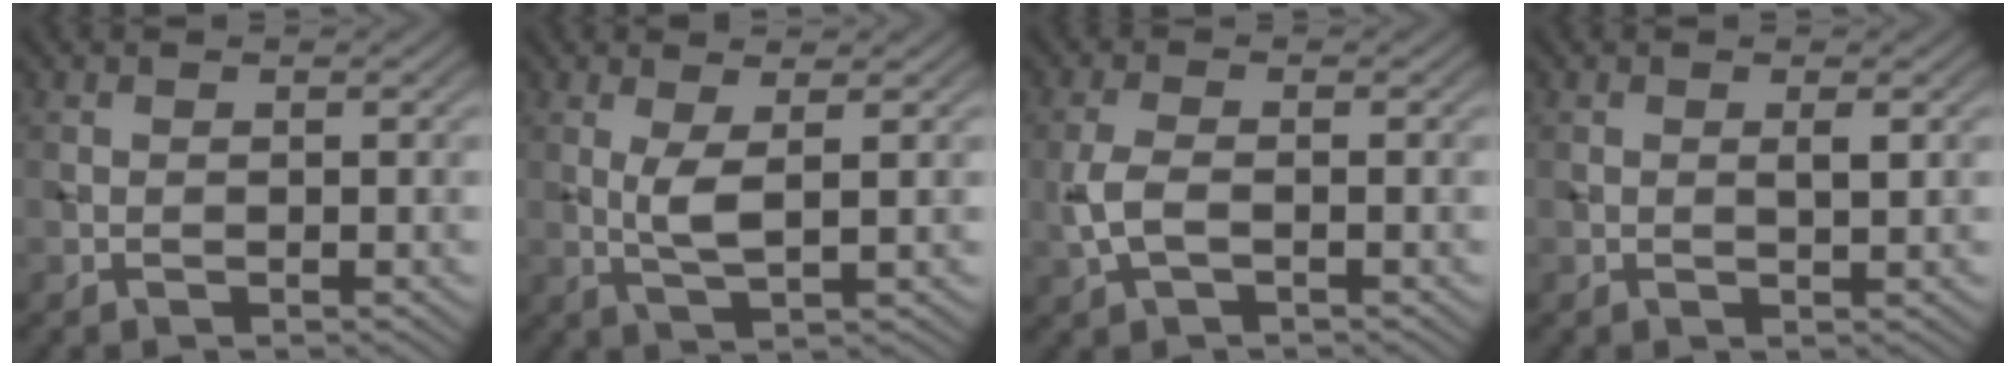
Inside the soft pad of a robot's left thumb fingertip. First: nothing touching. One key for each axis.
{"total": 3.2, "fx": 0.9, "fy": 0.6, "fz": 3.0, "tx": -0.067, "ty": -0.003, "tz": 0.020}
{"total": 3.7, "fx": -0.8, "fy": 1.8, "fz": 3.1, "tx": -0.085, "ty": -0.001, "tz": -0.022}
{"total": 1.1, "fx": 0.3, "fy": 0.2, "fz": 1.0, "tx": -0.018, "ty": -0.002, "tz": 0.004}